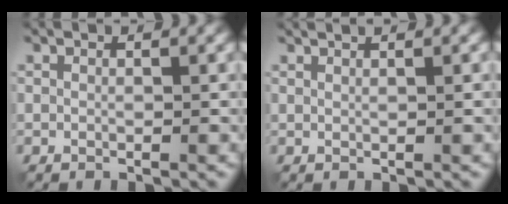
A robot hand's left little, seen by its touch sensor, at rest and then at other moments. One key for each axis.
{"total": 1.4, "fx": 1.0, "fy": 0.3, "fz": 0.9, "tx": -0.004, "ty": 0.003, "tz": 0.005}